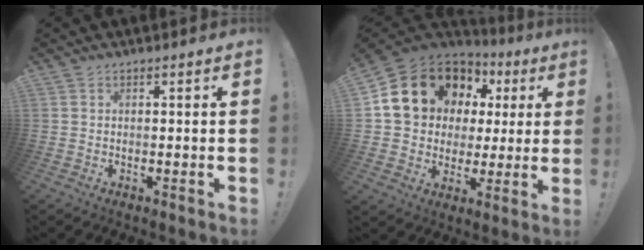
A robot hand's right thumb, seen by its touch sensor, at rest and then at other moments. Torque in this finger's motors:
{"motor_torque": [1.45, 1.54, 0.97, 0.01, 0.30]}